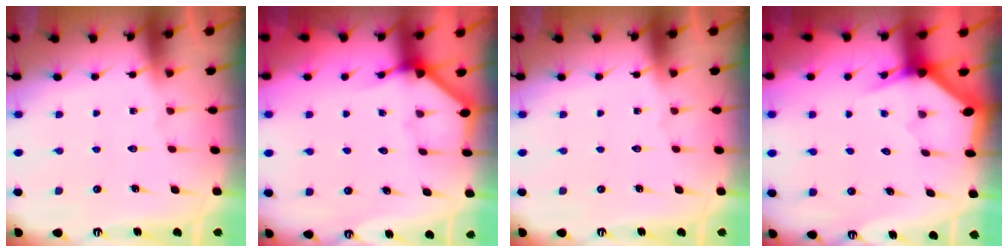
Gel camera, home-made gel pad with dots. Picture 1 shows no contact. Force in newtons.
{"total": 2.5, "press": 2.5, "slide": 0.2}
{"total": 0.0}
{"total": 3.1, "press": 3.1, "slide": 0.0}